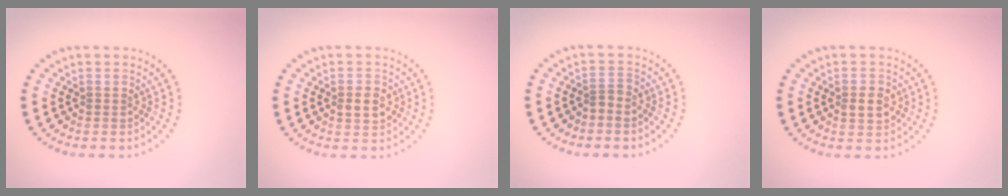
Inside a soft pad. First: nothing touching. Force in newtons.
{"total": 2.1, "press": 2.1, "slide": 0.3}
{"total": 1.0, "press": 0.6, "slide": 0.7}
{"total": 2.1, "press": 2.1, "slide": 0.3}